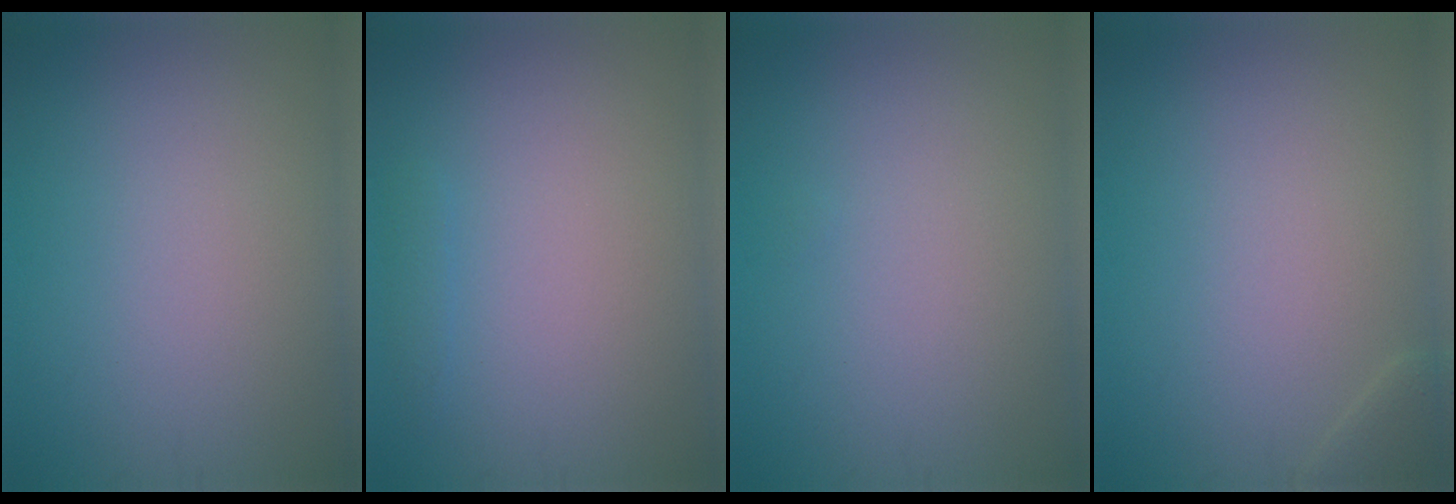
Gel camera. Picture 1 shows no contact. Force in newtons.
{"total": 0.7, "press": 0.7, "slide": 0.1}
{"total": 0.0}
{"total": 1.1, "press": 1.1, "slide": 0.1}